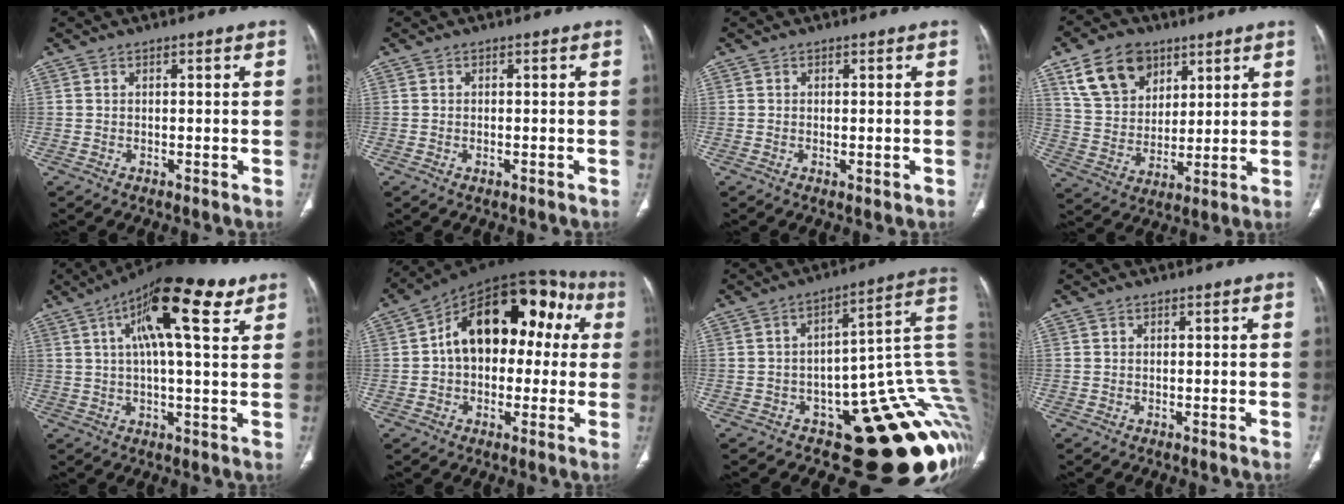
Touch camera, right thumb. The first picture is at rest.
{"total": 0.7, "force": [-0.3, 0.4, 0.4], "torque": [-0.007, 0.003, -0.002]}
{"total": 1.0, "force": [-0.2, 0.5, 0.8], "torque": [-0.011, -0.005, 0.000]}
{"total": 13.6, "force": [7.4, 9.5, 6.4], "torque": [-0.090, -0.025, 0.145]}
{"total": 17.8, "force": [8.2, 5.3, 14.9], "torque": [-0.222, 0.000, 0.127]}
{"total": 20.7, "force": [3.3, 13.0, 15.7], "torque": [-0.184, 0.050, 0.036]}
{"total": 23.6, "force": [-4.6, 11.0, 20.4], "torque": [-0.120, 0.069, -0.055]}
{"total": 0.0}